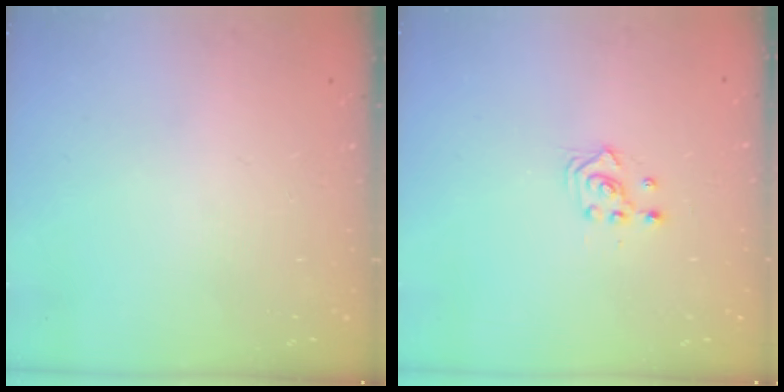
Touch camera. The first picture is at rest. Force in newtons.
{"total": 2.5, "press": 2.5, "slide": 0.3}